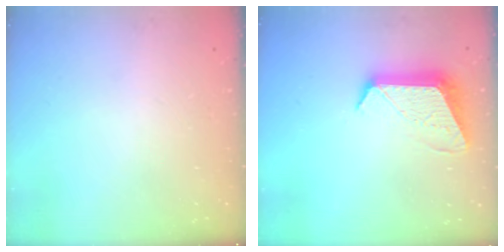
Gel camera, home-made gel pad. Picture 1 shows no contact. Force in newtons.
{"total": 11.6, "press": 11.5, "slide": 0.7}